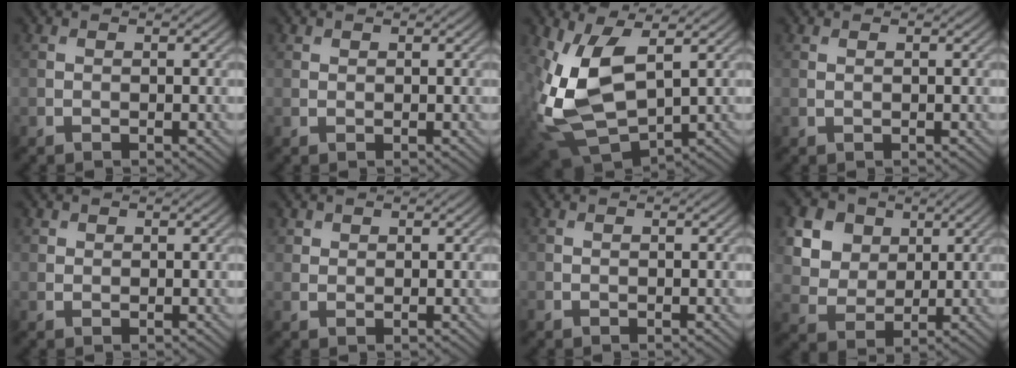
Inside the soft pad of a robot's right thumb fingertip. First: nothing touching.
{"total": 0.6, "force": [0.5, 0.4, 0.1], "torque": [0.001, -0.002, 0.011]}
{"total": 12.7, "force": [1.7, 6.8, 10.6], "torque": [-0.261, -0.017, 0.037]}
{"total": 0.0}
{"total": 1.0, "force": [0.6, 0.7, 0.2], "torque": [-0.002, -0.002, 0.013]}
{"total": 1.5, "force": [1.0, 1.1, 0.3], "torque": [-0.005, -0.001, 0.021]}
{"total": 0.0}
{"total": 12.7, "force": [6.2, 9.4, 5.8], "torque": [-0.185, 0.020, 0.126]}